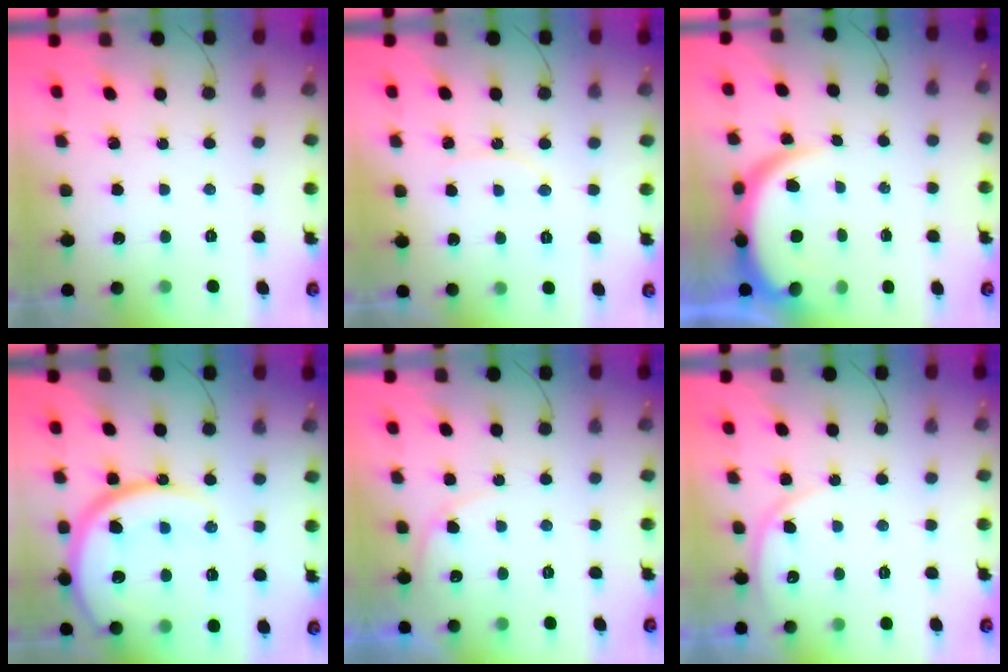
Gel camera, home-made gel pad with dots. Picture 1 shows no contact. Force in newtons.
{"total": 6.1, "press": 6.1, "slide": 0.8}
{"total": 7.7, "press": 7.7, "slide": 0.6}
{"total": 18.3, "press": 18.2, "slide": 2.0}
{"total": 5.3, "press": 5.2, "slide": 0.4}
{"total": 5.9, "press": 5.9, "slide": 0.4}